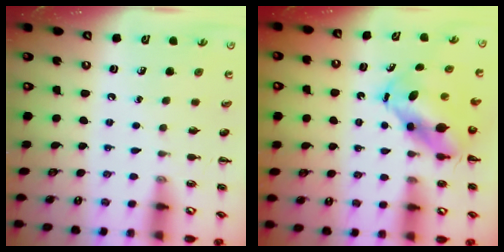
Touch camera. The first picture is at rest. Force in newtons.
{"total": 7.0, "press": 6.8, "slide": 1.7}